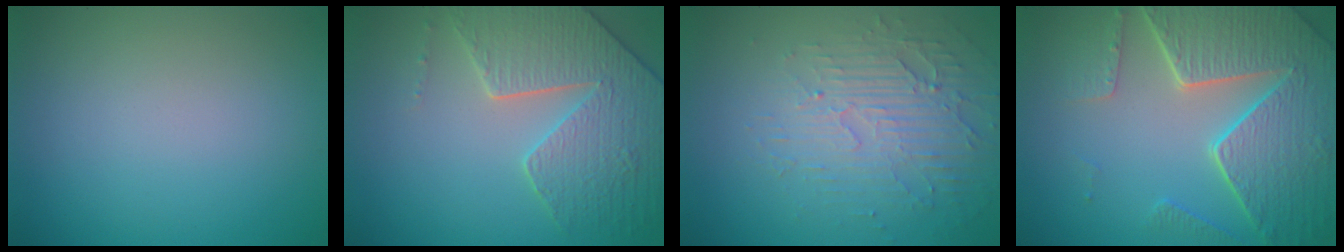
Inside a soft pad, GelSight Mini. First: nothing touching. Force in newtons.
{"total": 5.6, "press": 5.2, "slide": 2.2}
{"total": 3.9, "press": 3.3, "slide": 2.1}
{"total": 8.3, "press": 6.1, "slide": 5.6}